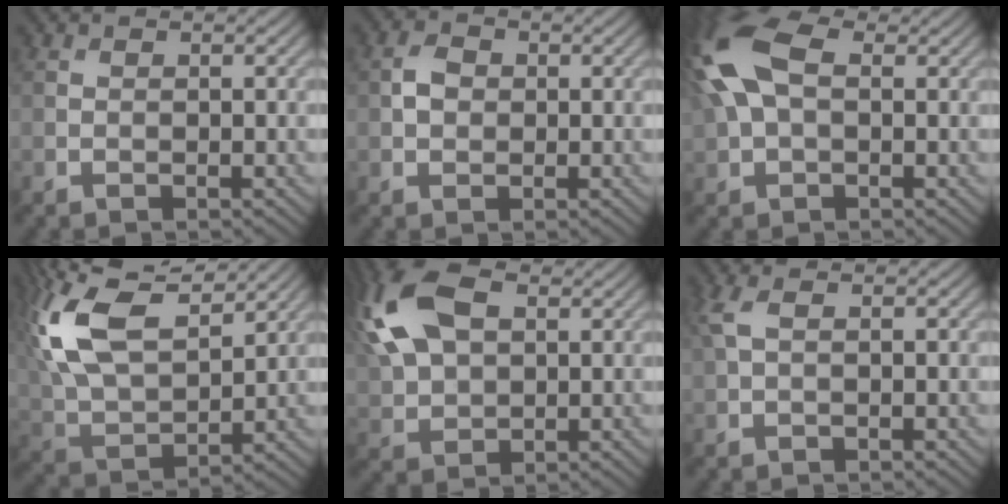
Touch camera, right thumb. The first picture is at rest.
{"total": 2.2, "force": [0.1, 1.8, 1.3], "torque": [-0.029, 0.002, -0.004]}
{"total": 12.4, "force": [2.8, 7.1, 9.8], "torque": [-0.253, 0.021, 0.040]}
{"total": 14.8, "force": [6.9, 7.2, 10.9], "torque": [-0.267, 0.018, 0.134]}
{"total": 14.4, "force": [5.2, 8.3, 10.6], "torque": [-0.272, 0.027, 0.098]}
{"total": 2.4, "force": [0.9, 0.9, 2.0], "torque": [-0.057, 0.010, 0.017]}